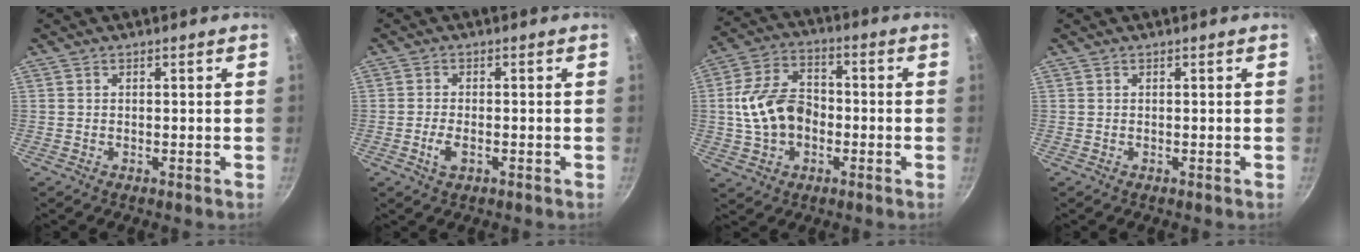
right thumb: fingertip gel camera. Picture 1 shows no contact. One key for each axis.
{"total": 3.2, "fx": -1.2, "fy": 1.6, "fz": 2.6, "tx": -0.052, "ty": 0.005, "tz": -0.023}
{"total": 13.1, "fx": -1.4, "fy": 9.3, "fz": 9.1, "tx": -0.147, "ty": 0.030, "tz": -0.032}
{"total": 0.0}